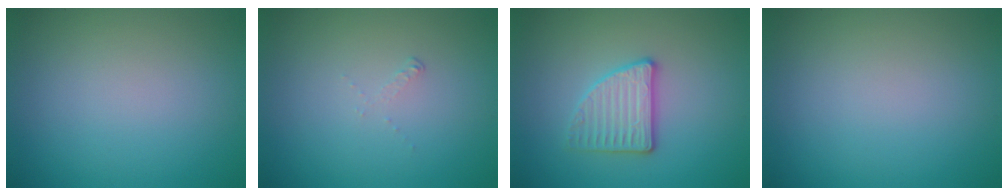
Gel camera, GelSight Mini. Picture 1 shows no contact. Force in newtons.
{"total": 0.6, "press": 0.2, "slide": 0.6}
{"total": 3.1, "press": 2.9, "slide": 0.9}
{"total": 0.0}